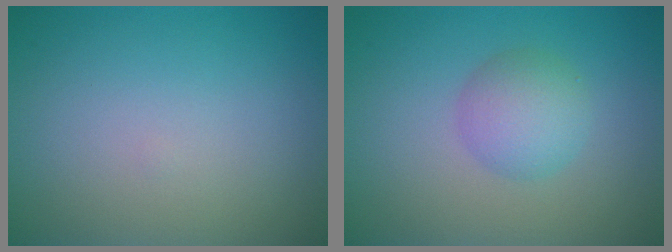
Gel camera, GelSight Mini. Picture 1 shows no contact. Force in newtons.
{"total": 3.2, "press": 3.2, "slide": 0.0}